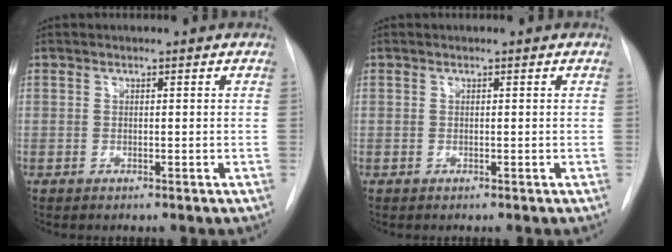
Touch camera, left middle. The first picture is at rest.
{"total": 0.0}